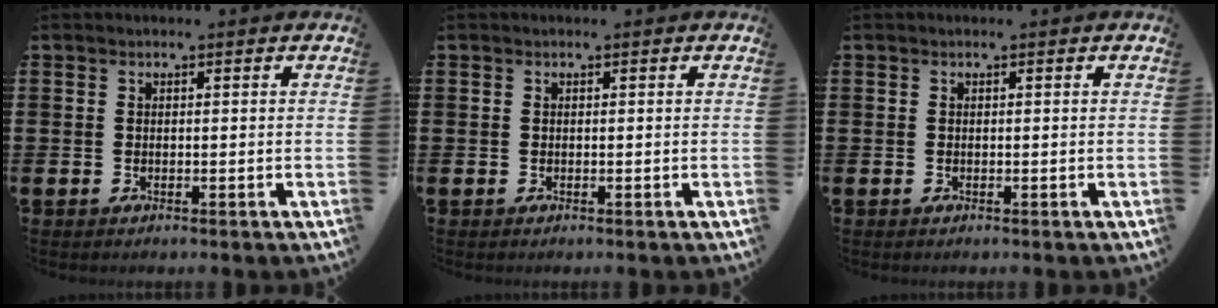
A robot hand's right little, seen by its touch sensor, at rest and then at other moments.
{"total": 0.0}
{"total": 0.0}